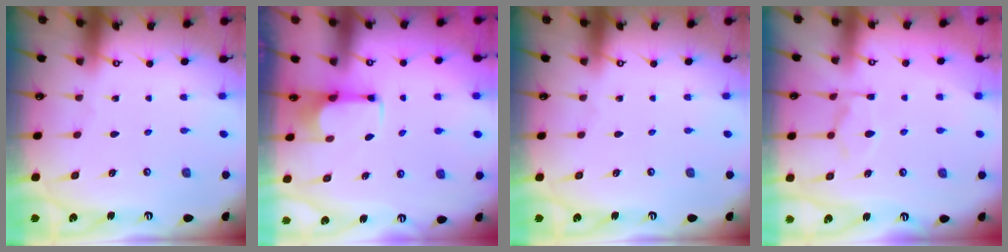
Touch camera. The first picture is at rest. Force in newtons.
{"total": 2.8, "press": 2.7, "slide": 0.9}
{"total": 0.0}
{"total": 9.2, "press": 9.2, "slide": 1.2}